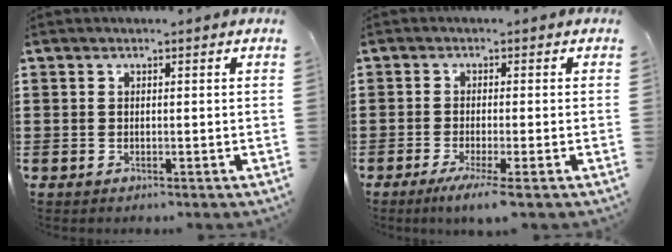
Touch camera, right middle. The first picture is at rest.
{"total": 2.9, "force": [-1.9, -0.4, 2.2], "torque": [-0.044, -0.014, -0.032]}